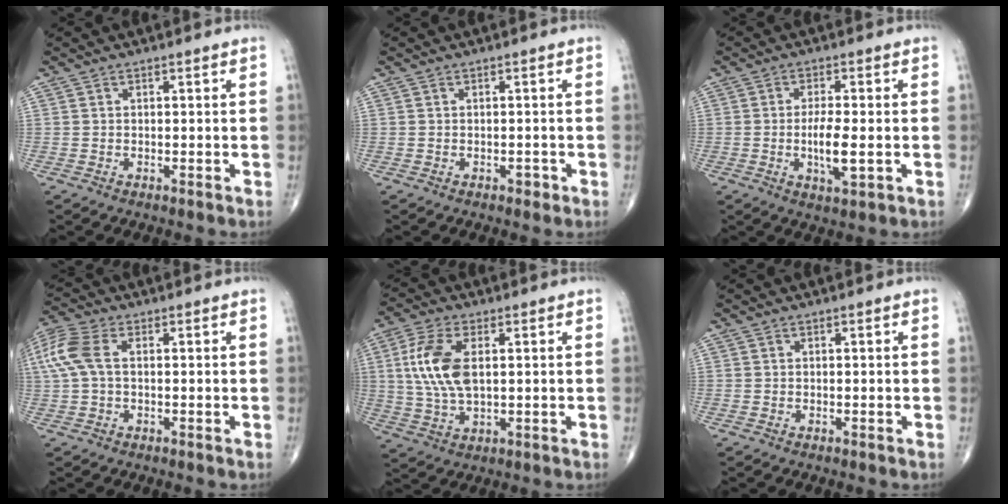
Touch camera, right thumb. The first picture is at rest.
{"total": 1.1, "force": [-0.6, 0.7, 0.6], "torque": [-0.005, 0.002, -0.008]}
{"total": 6.5, "force": [-1.0, 1.9, 6.1], "torque": [-0.114, -0.009, -0.016]}
{"total": 9.3, "force": [1.5, 5.4, 7.3], "torque": [-0.198, 0.027, 0.031]}
{"total": 11.0, "force": [1.9, 5.6, 9.3], "torque": [-0.203, -0.001, 0.038]}
{"total": 0.0}